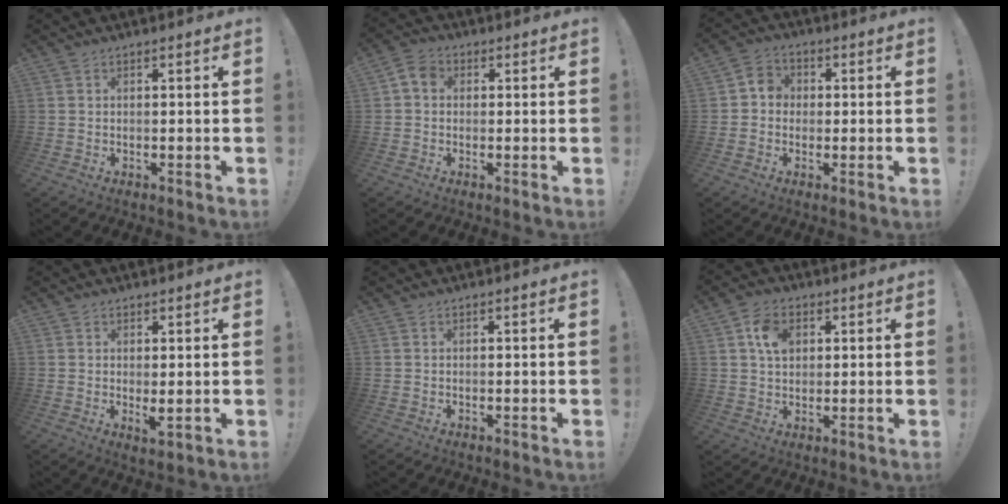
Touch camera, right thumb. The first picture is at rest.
{"total": 4.8, "force": [0.7, 3.8, 2.9], "torque": [-0.049, 0.008, 0.016]}
{"total": 5.4, "force": [-0.3, 4.9, 2.4], "torque": [-0.048, 0.023, -0.001]}
{"total": 2.8, "force": [0.8, 1.1, 2.5], "torque": [-0.025, -0.013, 0.015]}
{"total": 0.0}
{"total": 7.8, "force": [2.6, 5.8, 4.6], "torque": [-0.066, 0.003, 0.049]}